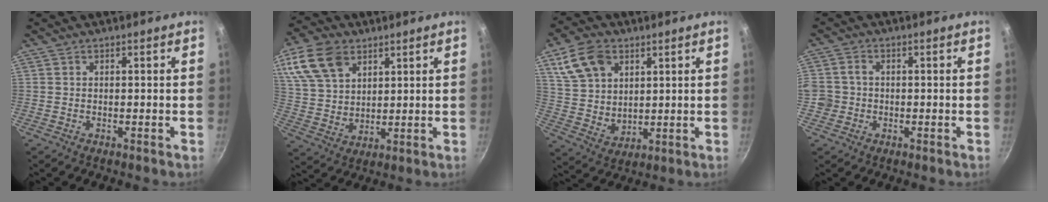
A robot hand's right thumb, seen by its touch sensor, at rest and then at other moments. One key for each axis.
{"total": 14.9, "fx": 7.5, "fy": 9.9, "fz": 8.3, "tx": -0.159, "ty": -0.012, "tz": 0.150}
{"total": 12.5, "fx": 5.5, "fy": 8.7, "fz": 7.1, "tx": -0.118, "ty": -0.017, "tz": 0.116}
{"total": 4.6, "fx": -1.0, "fy": 4.2, "fz": 1.6, "tx": -0.018, "ty": 0.012, "tz": -0.020}